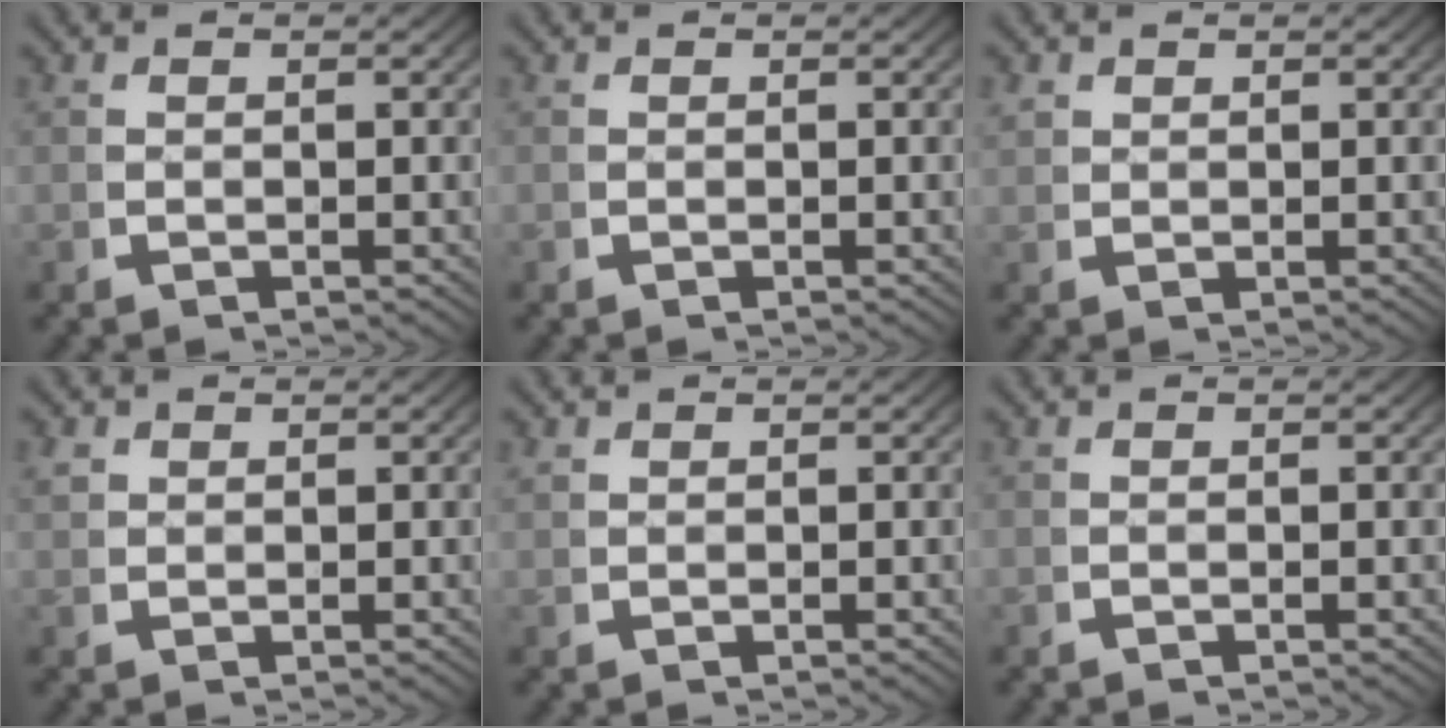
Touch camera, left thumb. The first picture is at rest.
{"total": 0.5, "force": [0.2, -0.5, -0.1], "torque": [0.007, -0.001, 0.004]}
{"total": 1.3, "force": [1.0, 0.7, 0.4], "torque": [-0.007, 0.001, 0.025]}
{"total": 1.4, "force": [1.0, 0.9, 0.5], "torque": [-0.010, 0.001, 0.024]}
{"total": 0.8, "force": [0.8, 0.2, 0.1], "torque": [-0.002, 0.002, 0.020]}
{"total": 0.0}